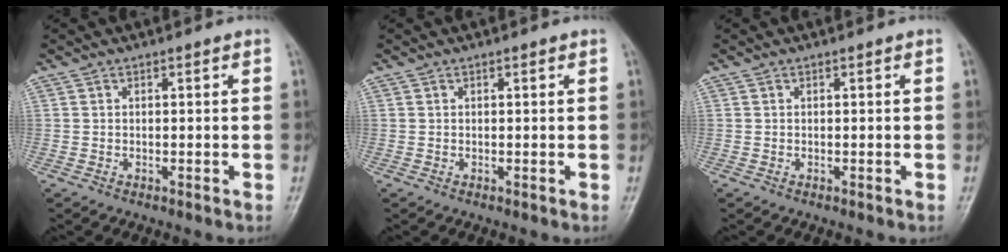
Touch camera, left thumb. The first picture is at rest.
{"total": 0.5, "force": [0.3, 0.1, 0.4], "torque": [-0.007, 0.000, 0.003]}
{"total": 0.0}